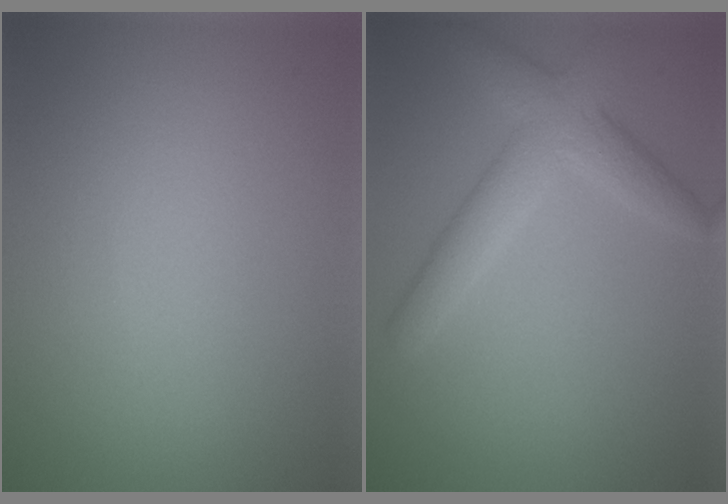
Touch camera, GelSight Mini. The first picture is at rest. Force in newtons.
{"total": 4.1, "press": 4.1, "slide": 0.1}